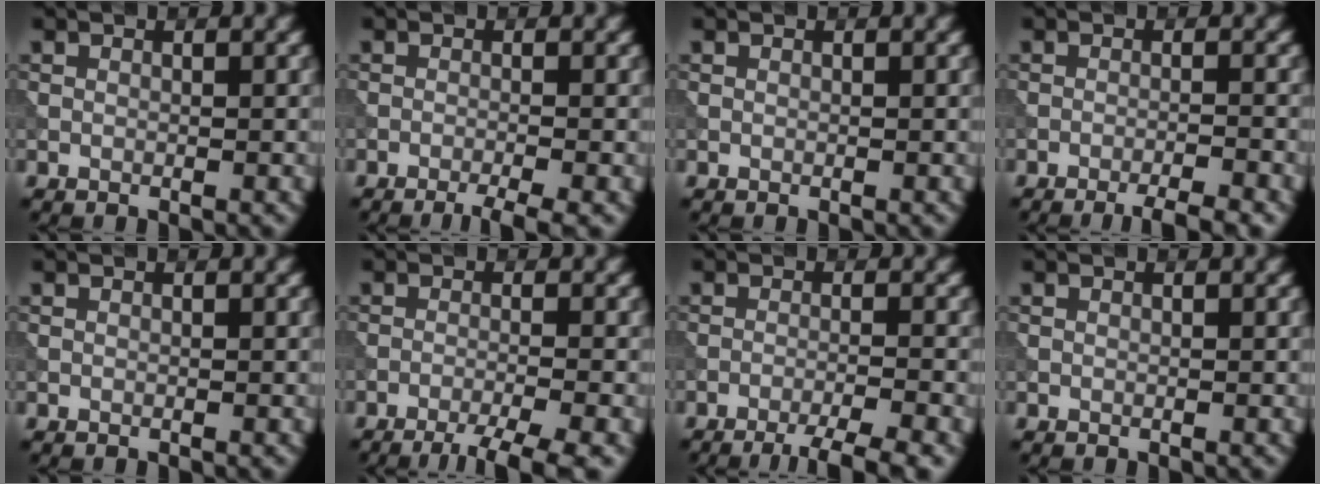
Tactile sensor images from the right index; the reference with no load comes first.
{"total": 2.9, "force": [-1.9, 0.4, 2.1], "torque": [-0.029, 0.001, -0.037]}
{"total": 0.0}
{"total": 3.9, "force": [-2.9, 0.5, 2.7], "torque": [-0.038, 0.002, -0.050]}
{"total": 0.0}
{"total": 4.9, "force": [-3.3, 0.7, 3.5], "torque": [-0.052, 0.003, -0.062]}
{"total": 4.9, "force": [-3.4, 0.7, 3.5], "torque": [-0.053, 0.001, -0.059]}
{"total": 0.0}